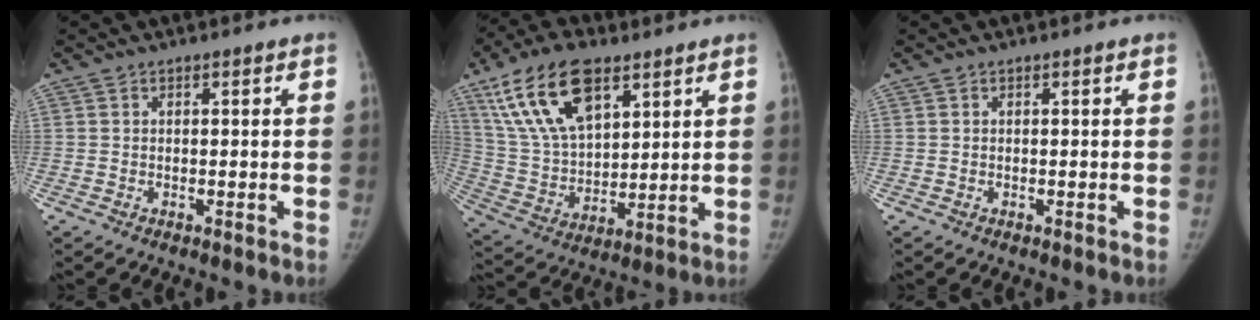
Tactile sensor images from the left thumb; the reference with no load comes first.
{"total": 18.6, "force": [9.9, 9.3, 12.7], "torque": [-0.215, -0.028, 0.193]}
{"total": 0.0}